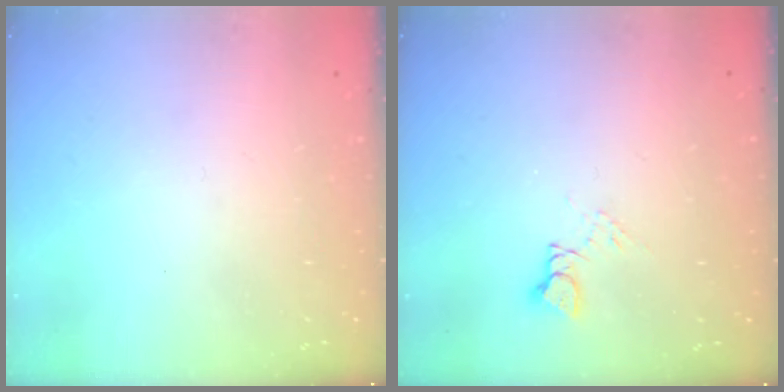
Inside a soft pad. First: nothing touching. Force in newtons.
{"total": 6.1, "press": 6.1, "slide": 0.6}